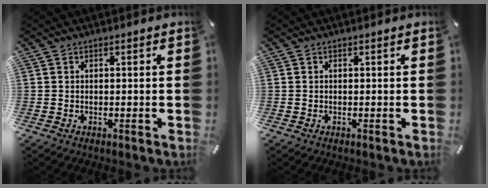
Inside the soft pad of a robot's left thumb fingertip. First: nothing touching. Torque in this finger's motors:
{"motor_torque": [0.00, 0.00, -0.05, 0.06, 0.00]}